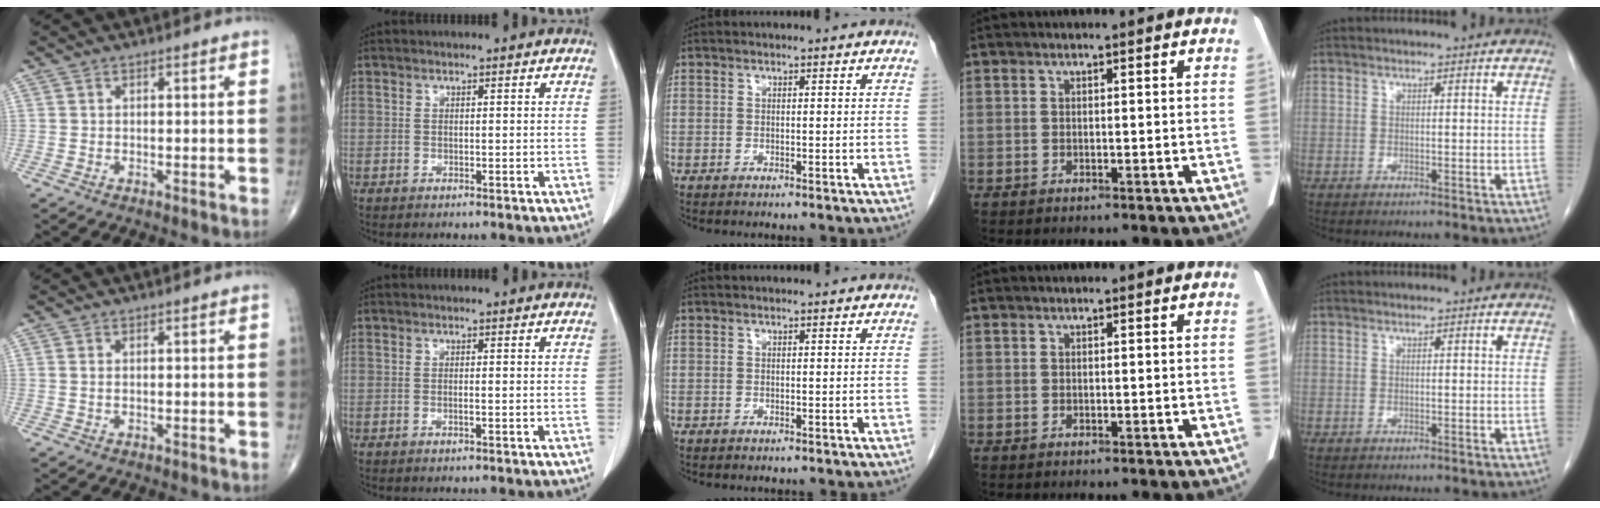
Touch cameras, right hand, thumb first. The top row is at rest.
{"thumb": {"total": 0.5, "force": [0.2, 0.2, 0.4], "torque": [-0.013, 0.002, 0.005]}, "index": {"total": 0.7, "force": [-0.2, 0.0, 0.6], "torque": [-0.013, 0.001, -0.003]}}